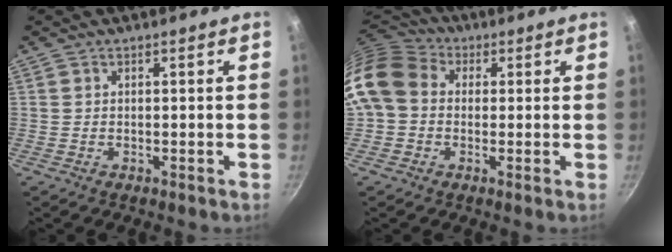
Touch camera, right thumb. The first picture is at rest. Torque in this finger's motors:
{"motor_torque": [2.12, 2.89, 1.10, -0.17, 0.25]}